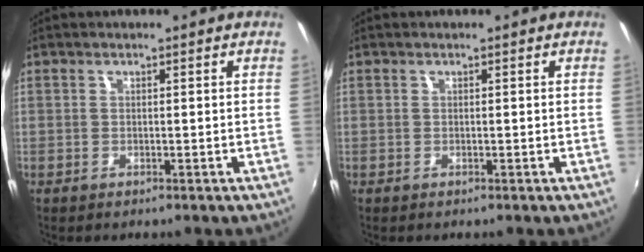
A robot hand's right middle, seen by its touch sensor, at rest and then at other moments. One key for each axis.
{"total": 0.0}